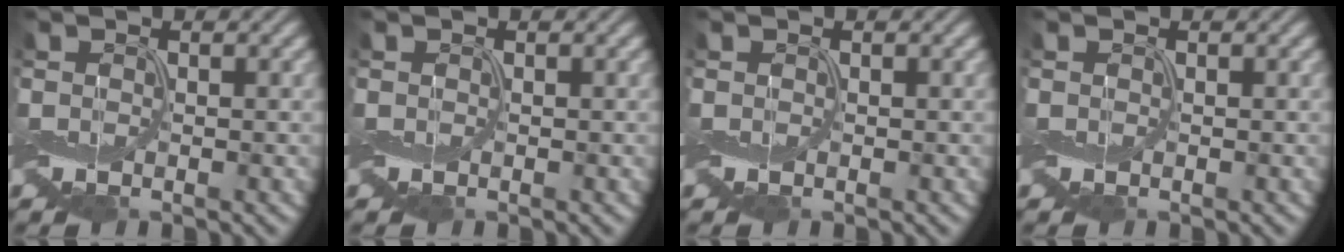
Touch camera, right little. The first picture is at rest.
{"total": 0.0}
{"total": 0.0}
{"total": 0.0}